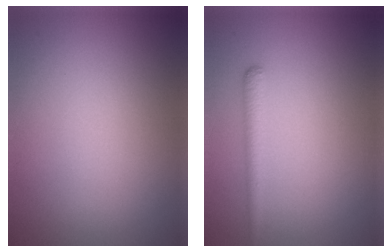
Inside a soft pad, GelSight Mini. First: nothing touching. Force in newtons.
{"total": 1.7, "press": 1.7, "slide": 0.1}